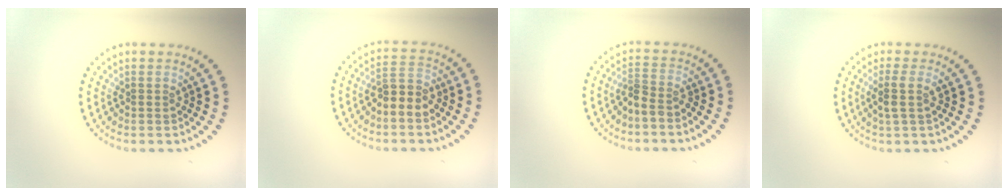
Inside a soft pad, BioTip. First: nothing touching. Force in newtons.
{"total": 2.9, "press": 2.7, "slide": 1.1}
{"total": 2.1, "press": 1.5, "slide": 1.4}
{"total": 1.9, "press": 1.6, "slide": 1.0}